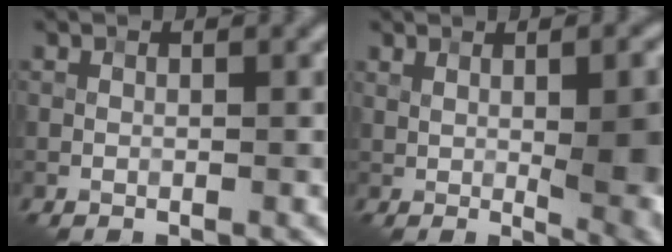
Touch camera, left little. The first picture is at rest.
{"total": 7.7, "force": [0.5, 2.0, 7.5], "torque": [-0.094, 0.000, 0.013]}